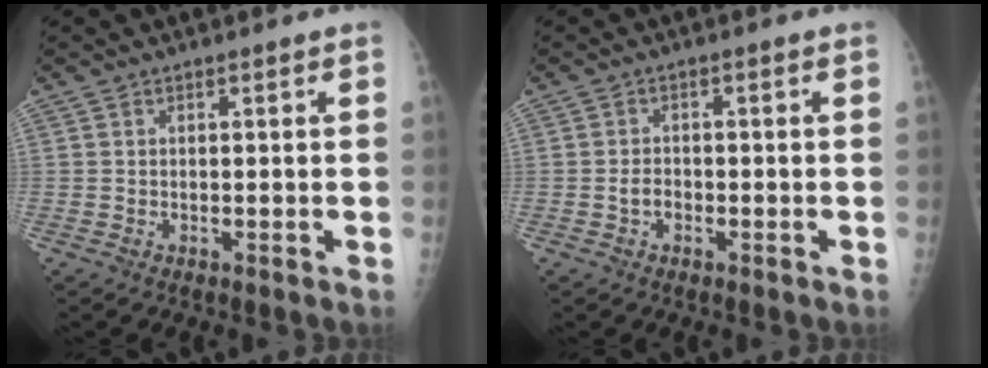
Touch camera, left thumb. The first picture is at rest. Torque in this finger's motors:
{"motor_torque": [0.38, 0.37, 0.07, -0.10, 0.01]}